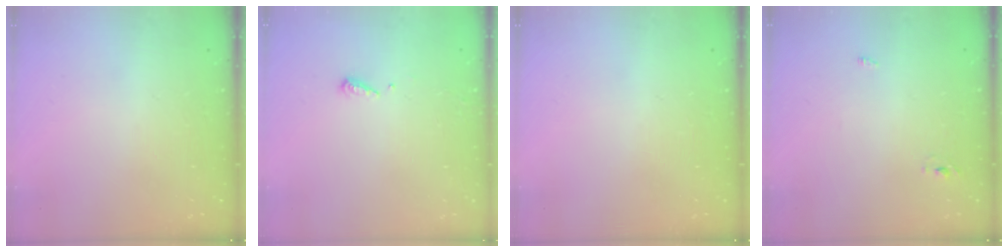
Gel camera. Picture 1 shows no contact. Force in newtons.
{"total": 5.3, "press": 5.3, "slide": 0.5}
{"total": 0.0}
{"total": 2.3, "press": 2.1, "slide": 1.0}